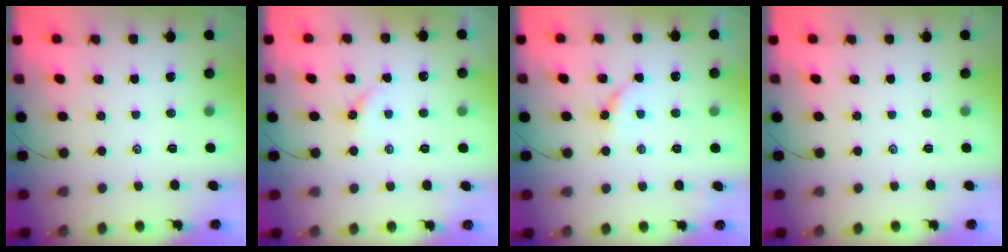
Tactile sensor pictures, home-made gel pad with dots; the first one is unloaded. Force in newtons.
{"total": 2.7, "press": 2.7, "slide": 0.5}
{"total": 4.4, "press": 4.3, "slide": 0.5}
{"total": 0.0}